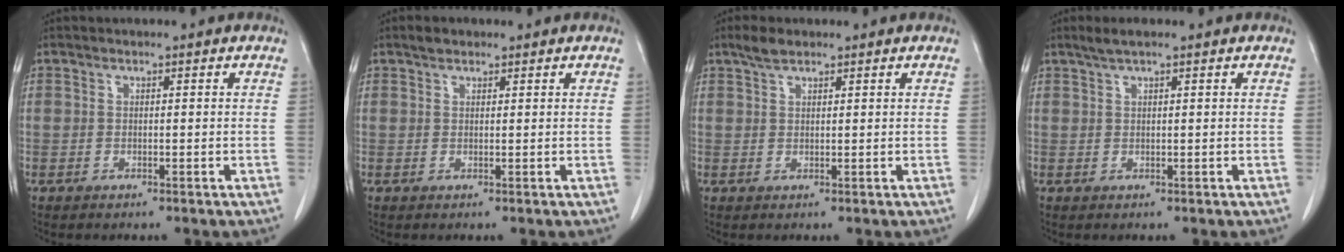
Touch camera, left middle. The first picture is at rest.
{"total": 1.6, "force": [1.2, 0.8, 0.6], "torque": [-0.016, 0.007, 0.019]}
{"total": 2.5, "force": [1.9, 0.8, 1.3], "torque": [-0.032, 0.007, 0.037]}
{"total": 2.2, "force": [1.6, 0.1, 1.5], "torque": [-0.036, 0.010, 0.031]}